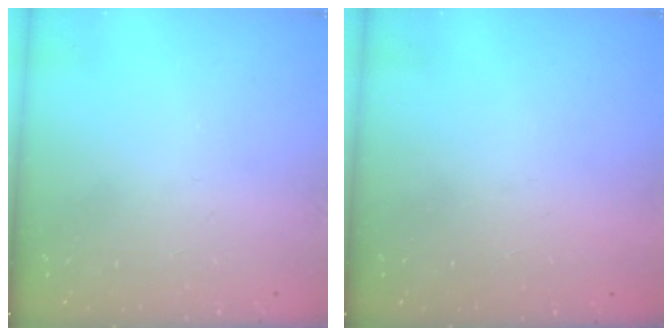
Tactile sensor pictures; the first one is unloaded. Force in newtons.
{"total": 1.5, "press": 1.5, "slide": 0.1}